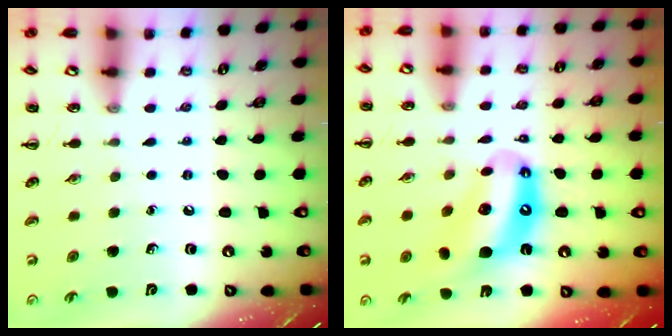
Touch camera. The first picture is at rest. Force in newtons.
{"total": 13.0, "press": 12.4, "slide": 3.9}